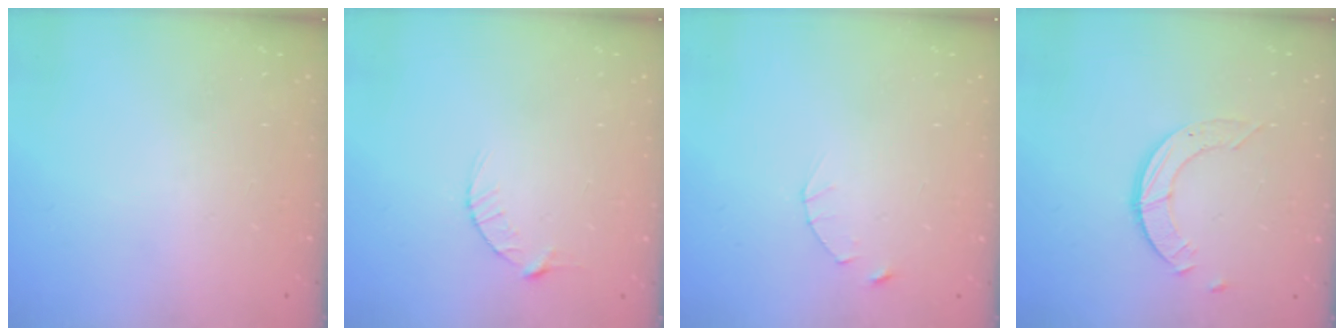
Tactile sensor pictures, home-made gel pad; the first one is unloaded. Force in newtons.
{"total": 2.9, "press": 2.9, "slide": 0.4}
{"total": 2.5, "press": 2.4, "slide": 0.3}
{"total": 4.0, "press": 4.0, "slide": 0.2}